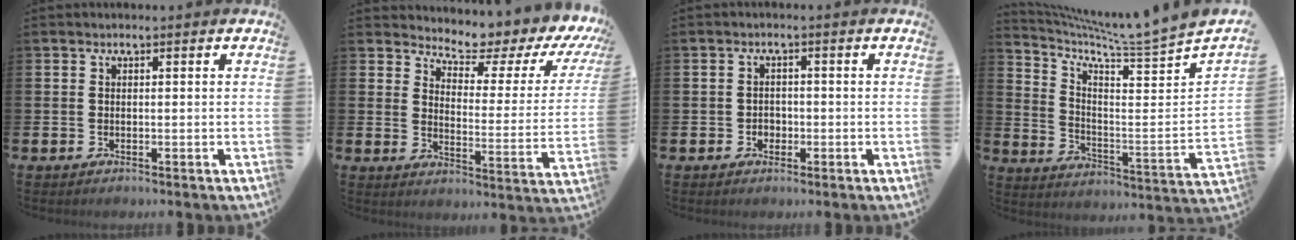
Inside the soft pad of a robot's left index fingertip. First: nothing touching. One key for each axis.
{"total": 6.2, "fx": 5.8, "fy": 1.2, "fz": 1.7, "tx": -0.054, "ty": -0.052, "tz": 0.092}
{"total": 1.7, "fx": -0.5, "fy": 1.6, "fz": 0.4, "tx": -0.002, "ty": 0.002, "tz": -0.016}
{"total": 5.8, "fx": 5.5, "fy": -0.7, "fz": 1.7, "tx": -0.053, "ty": -0.074, "tz": 0.079}